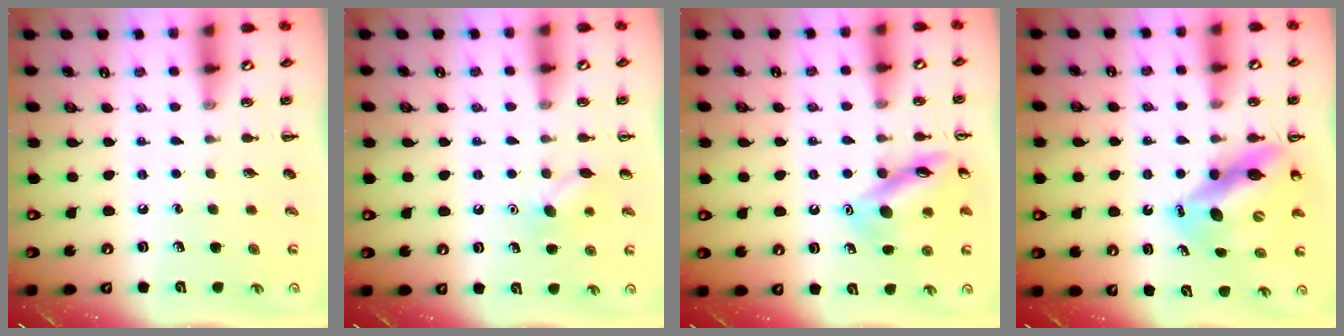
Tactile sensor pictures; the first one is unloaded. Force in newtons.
{"total": 7.5, "press": 7.3, "slide": 1.7}
{"total": 14.1, "press": 14.1, "slide": 1.2}
{"total": 12.7, "press": 12.2, "slide": 3.2}